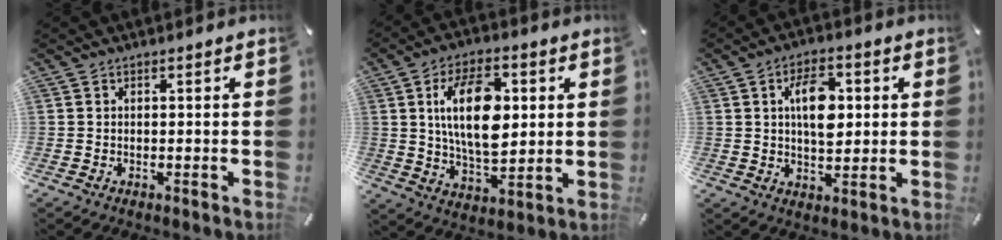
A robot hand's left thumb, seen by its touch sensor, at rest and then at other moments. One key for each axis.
{"total": 16.1, "fx": 3.2, "fy": 9.2, "fz": 12.8, "tx": -0.245, "ty": 0.000, "tz": 0.049}
{"total": 10.2, "fx": 2.0, "fy": 6.1, "fz": 7.9, "tx": -0.132, "ty": -0.003, "tz": 0.025}